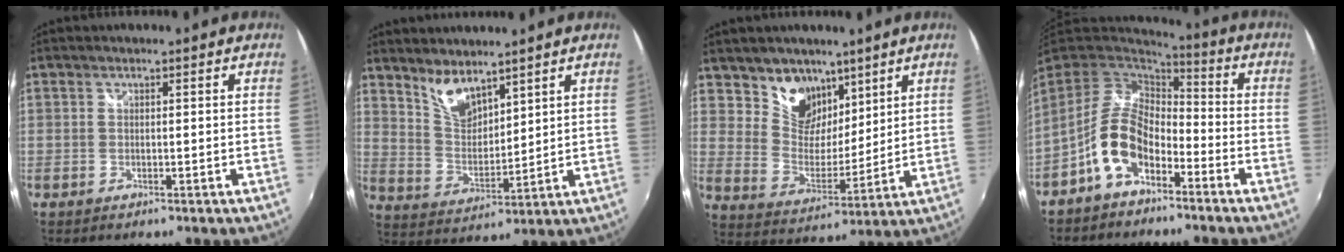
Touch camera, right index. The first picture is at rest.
{"total": 7.6, "force": [6.0, 2.9, 3.7], "torque": [-0.064, -0.003, 0.121]}
{"total": 10.6, "force": [7.3, 7.0, 3.3], "torque": [-0.058, -0.006, 0.138]}
{"total": 11.3, "force": [-5.8, 6.0, 7.6], "torque": [-0.159, 0.011, -0.110]}